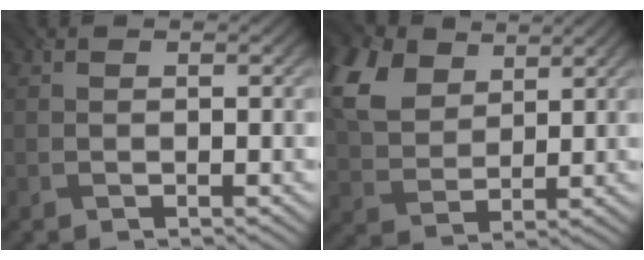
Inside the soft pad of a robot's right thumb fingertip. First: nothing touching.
{"total": 10.2, "force": [5.3, 6.2, 6.1], "torque": [-0.179, 0.021, 0.107]}